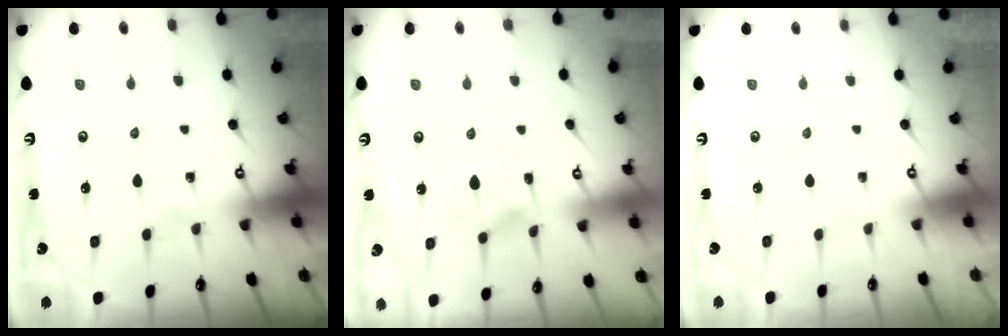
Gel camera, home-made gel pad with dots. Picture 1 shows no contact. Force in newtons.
{"total": 1.0, "press": 0.2, "slide": 0.9}
{"total": 1.5, "press": 1.4, "slide": 0.6}